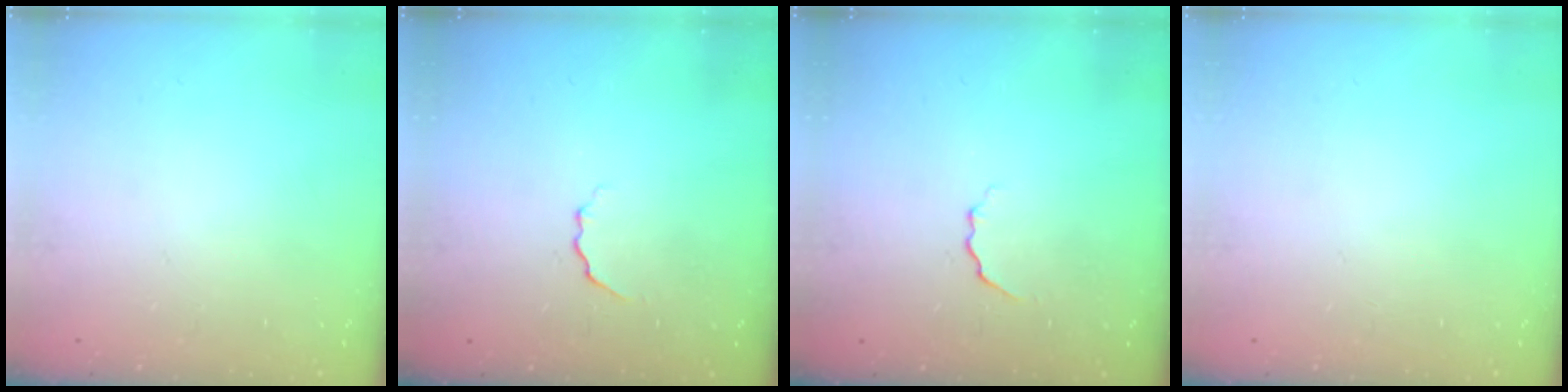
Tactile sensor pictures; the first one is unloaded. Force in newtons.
{"total": 3.0, "press": 2.9, "slide": 0.7}
{"total": 3.0, "press": 2.9, "slide": 0.7}
{"total": 0.0}